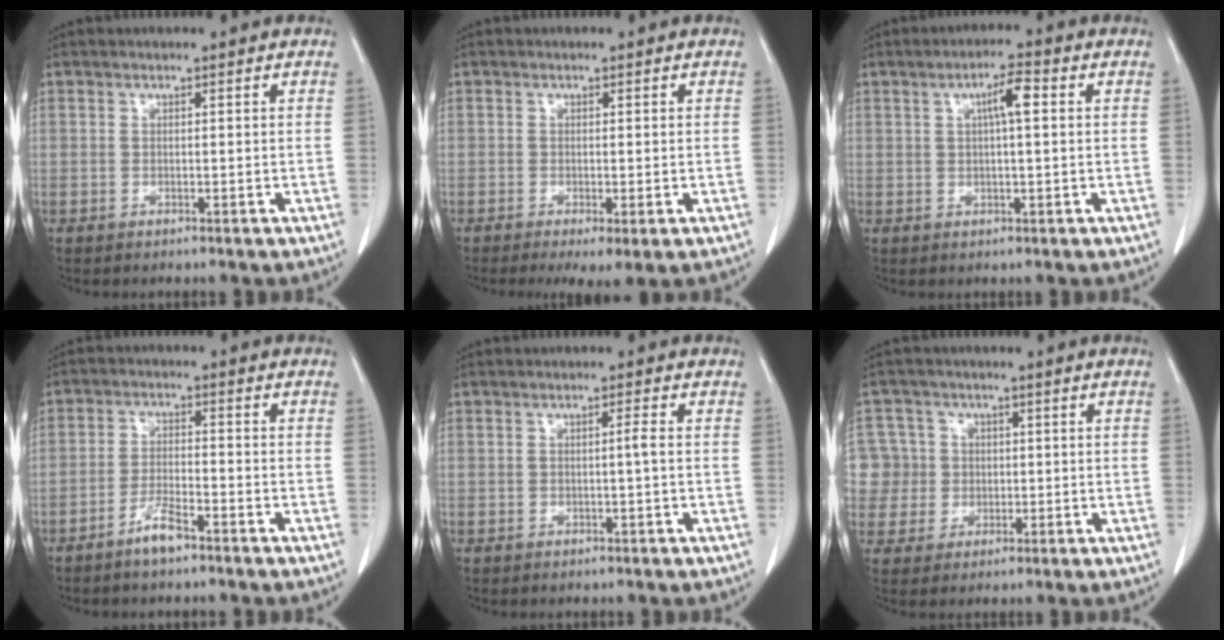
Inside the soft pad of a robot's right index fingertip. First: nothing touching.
{"total": 4.3, "force": [-2.4, 0.8, 3.5], "torque": [-0.050, -0.016, -0.035]}
{"total": 4.0, "force": [0.9, 0.5, 3.9], "torque": [-0.068, 0.010, 0.014]}
{"total": 4.2, "force": [-3.2, 0.6, 2.7], "torque": [-0.053, -0.001, -0.059]}
{"total": 1.2, "force": [-0.2, -0.3, 1.1], "torque": [-0.017, 0.001, -0.003]}
{"total": 8.0, "force": [0.5, 8.0, 0.3], "torque": [-0.013, 0.036, 0.021]}